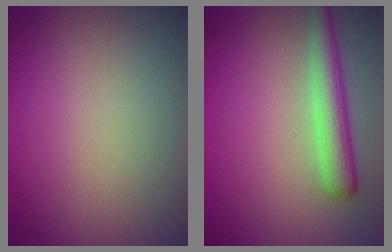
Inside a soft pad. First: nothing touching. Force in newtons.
{"total": 3.7, "press": 3.7, "slide": 0.1}